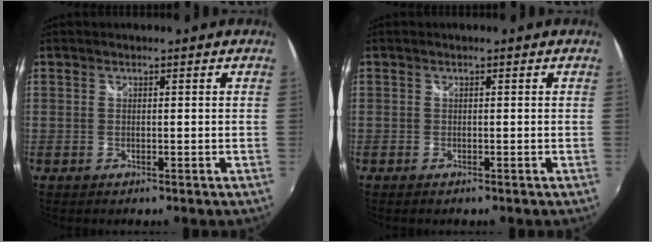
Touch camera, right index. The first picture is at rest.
{"total": 0.6, "force": [-0.5, 0.3, 0.2], "torque": [-0.007, -0.003, -0.010]}